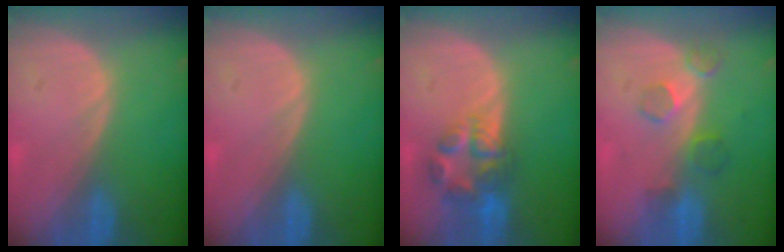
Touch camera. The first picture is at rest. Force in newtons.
{"total": 0.0}
{"total": 6.9, "press": 6.0, "slide": 3.3}
{"total": 4.5, "press": 4.2, "slide": 1.6}